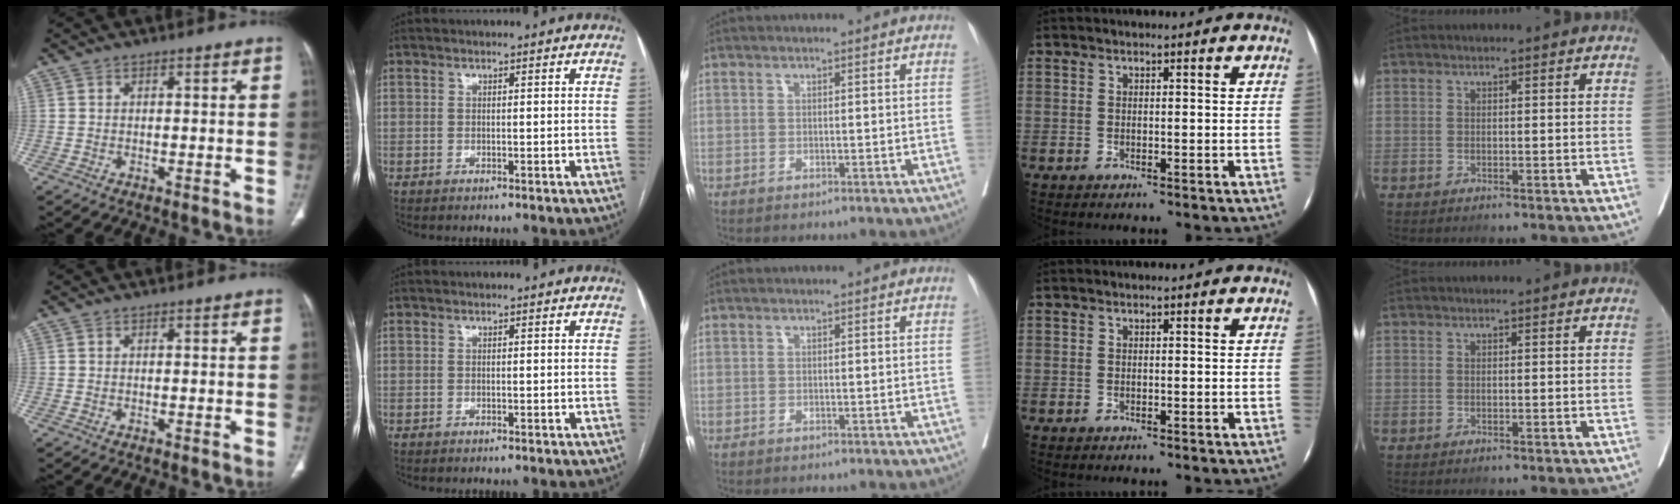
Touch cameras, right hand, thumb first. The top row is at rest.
{}